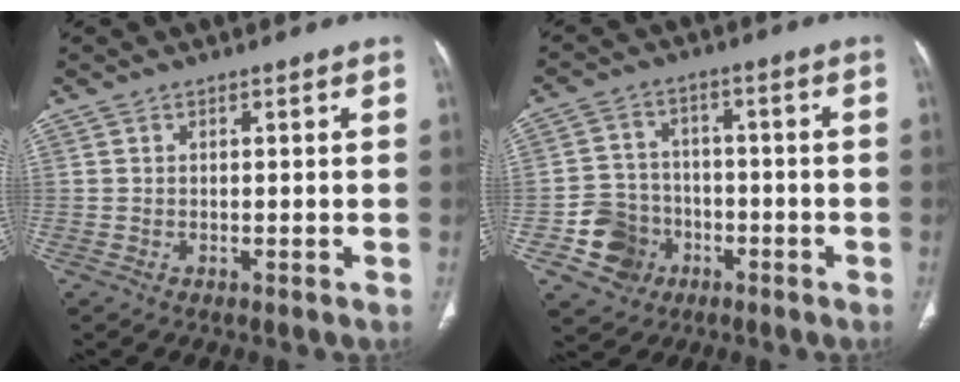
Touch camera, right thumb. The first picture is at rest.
{"total": 8.7, "force": [-3.5, 7.7, 1.9], "torque": [-0.004, 0.027, -0.054]}